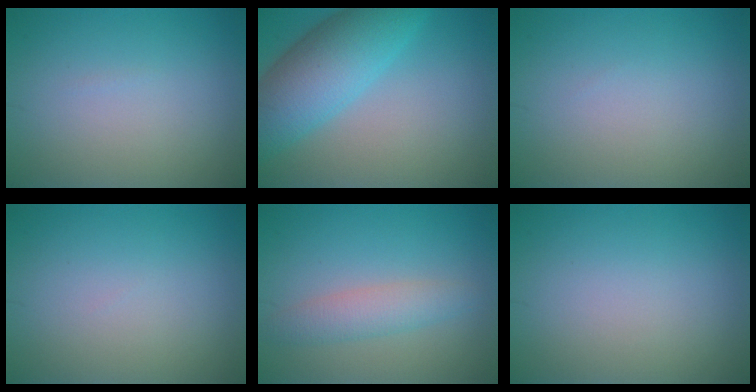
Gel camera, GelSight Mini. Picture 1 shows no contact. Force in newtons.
{"total": 7.9, "press": 7.9, "slide": 0.2}
{"total": 0.0}
{"total": 0.0}
{"total": 2.8, "press": 2.8, "slide": 0.1}
{"total": 0.0}